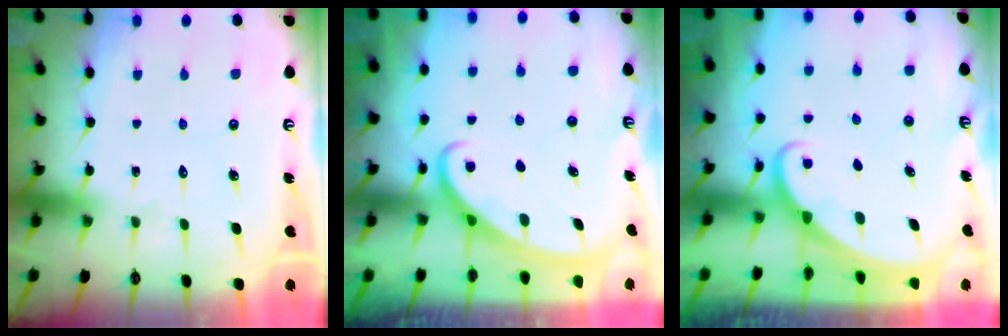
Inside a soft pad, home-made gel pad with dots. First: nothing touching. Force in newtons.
{"total": 3.0, "press": 3.0, "slide": 0.4}
{"total": 1.5, "press": 1.5, "slide": 0.0}